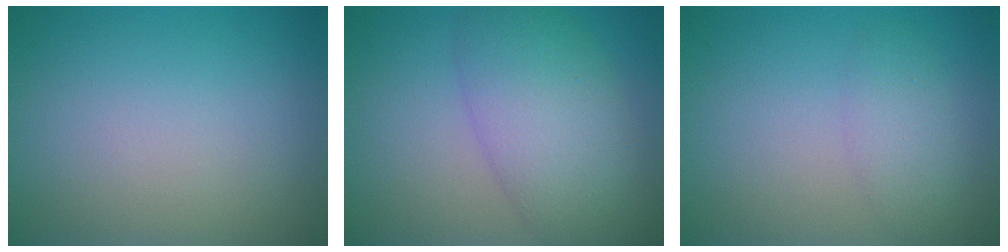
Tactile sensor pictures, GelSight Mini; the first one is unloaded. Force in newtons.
{"total": 6.8, "press": 6.8, "slide": 0.1}
{"total": 2.2, "press": 2.2, "slide": 0.1}